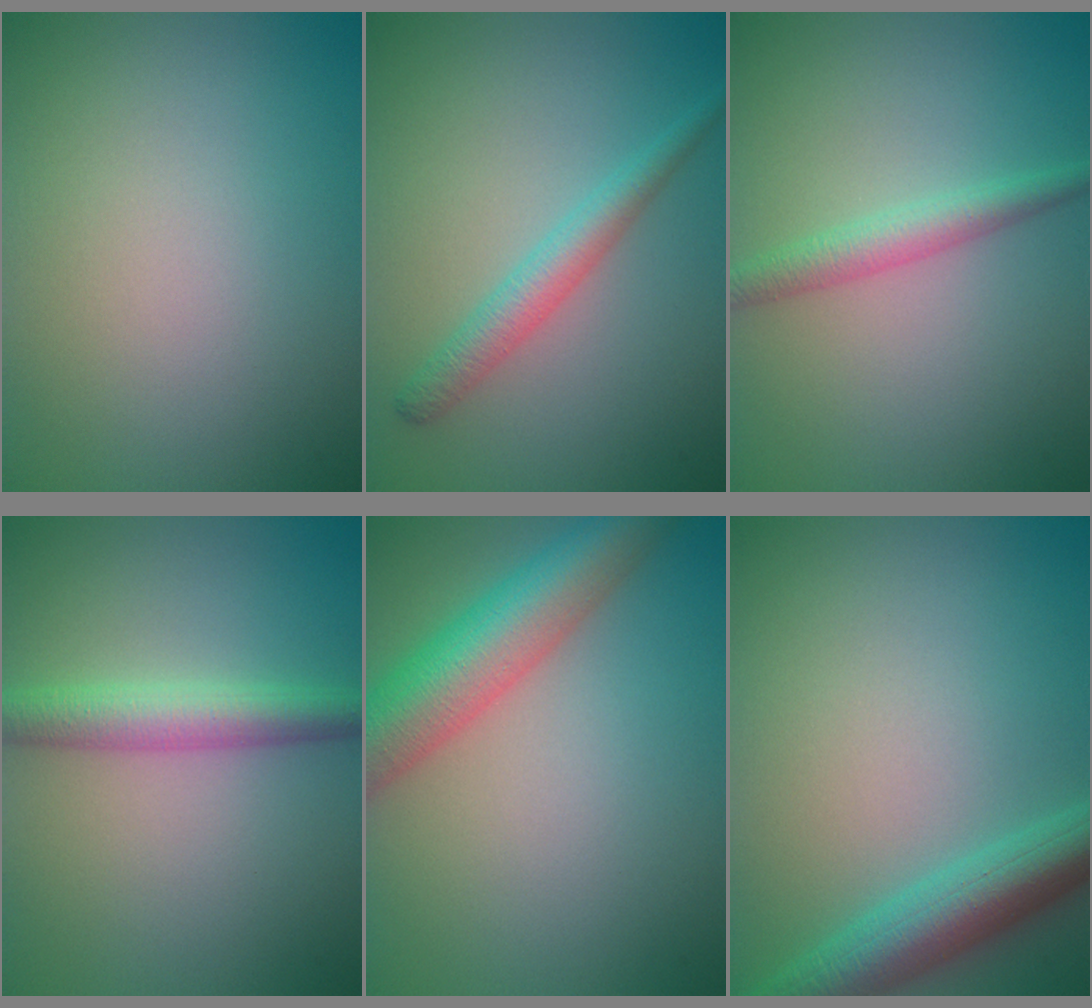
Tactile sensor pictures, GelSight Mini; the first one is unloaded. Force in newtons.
{"total": 2.6, "press": 2.6, "slide": 0.1}
{"total": 2.4, "press": 2.4, "slide": 0.0}
{"total": 3.7, "press": 3.7, "slide": 0.1}
{"total": 7.5, "press": 7.5, "slide": 0.4}
{"total": 5.6, "press": 5.6, "slide": 0.2}